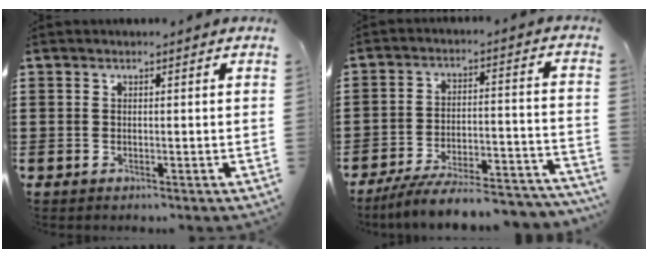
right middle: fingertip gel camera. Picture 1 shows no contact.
{"total": 8.2, "force": [-7.5, 0.6, 3.4], "torque": [-0.054, 0.007, -0.142]}